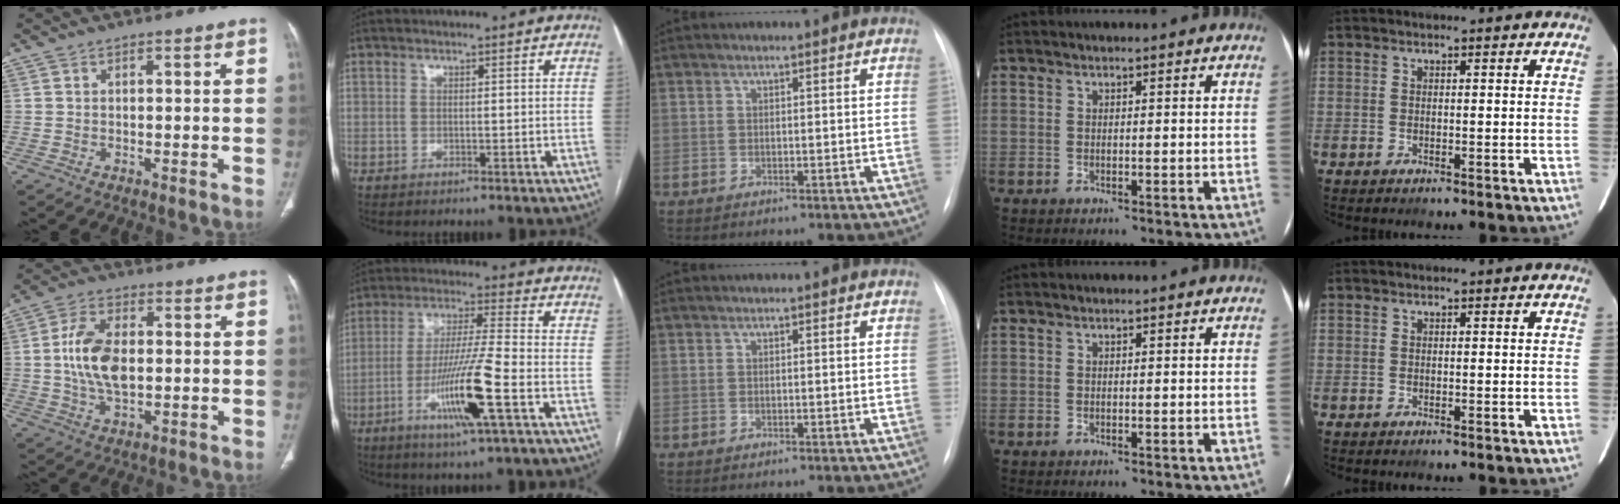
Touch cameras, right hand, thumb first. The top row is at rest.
{"thumb": {"total": 10.7, "force": [0.4, 5.9, 8.9], "torque": [-0.173, 0.003, 0.011]}, "index": {"total": 12.6, "force": [-4.7, -0.4, 11.6], "torque": [-0.228, -0.014, -0.090]}}